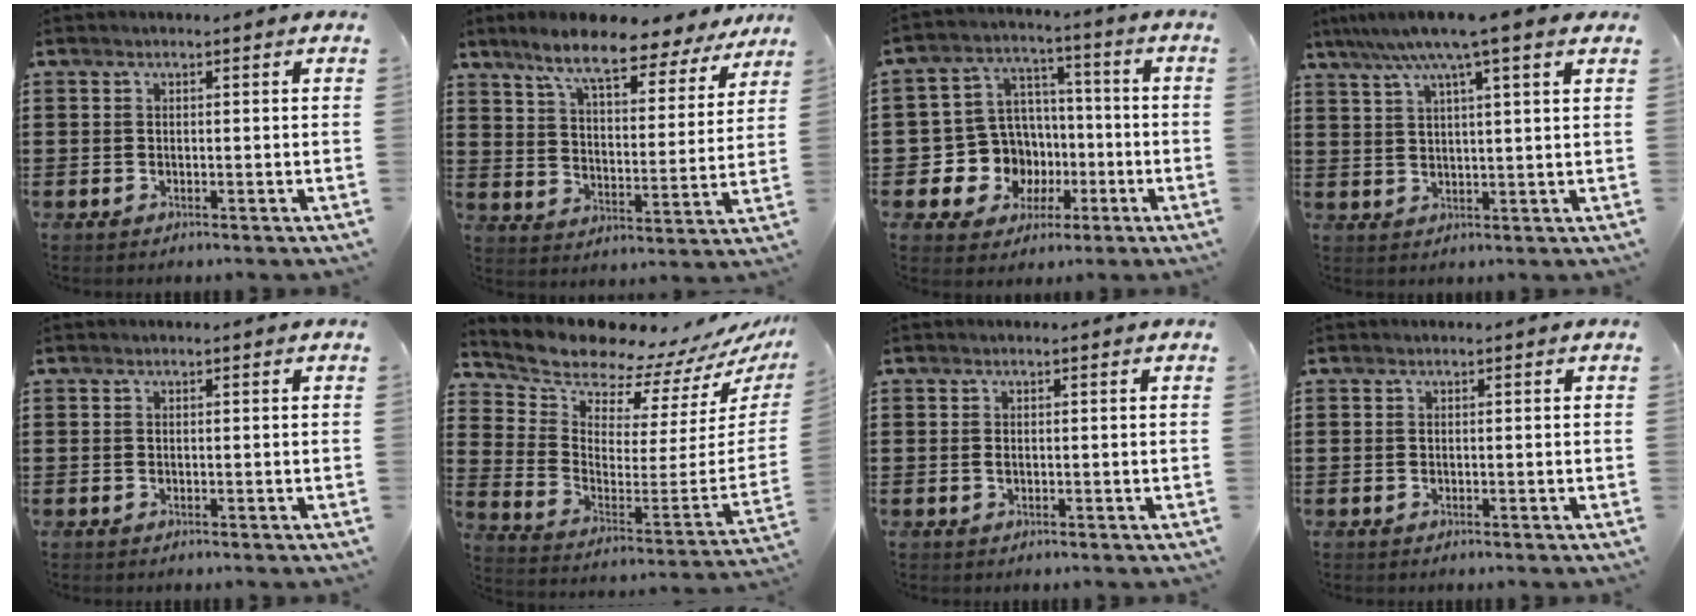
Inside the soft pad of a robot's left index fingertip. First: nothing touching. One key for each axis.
{"total": 9.5, "fx": 7.9, "fy": 1.4, "fz": 5.2, "tx": -0.122, "ty": -0.038, "tz": 0.132}
{"total": 9.5, "fx": -1.9, "fy": 9.0, "fz": 2.0, "tx": -0.087, "ty": 0.008, "tz": -0.025}
{"total": 7.9, "fx": 5.6, "fy": -0.1, "fz": 5.6, "tx": -0.123, "ty": -0.009, "tz": 0.096}
{"total": 0.0}
{"total": 8.8, "fx": 8.7, "fy": 1.3, "fz": 1.1, "tx": -0.053, "ty": -0.097, "tz": 0.145}
{"total": 0.8, "fx": 0.0, "fy": 0.3, "fz": 0.7, "tx": -0.015, "ty": -0.001, "tz": 0.000}
{"total": 0.0}